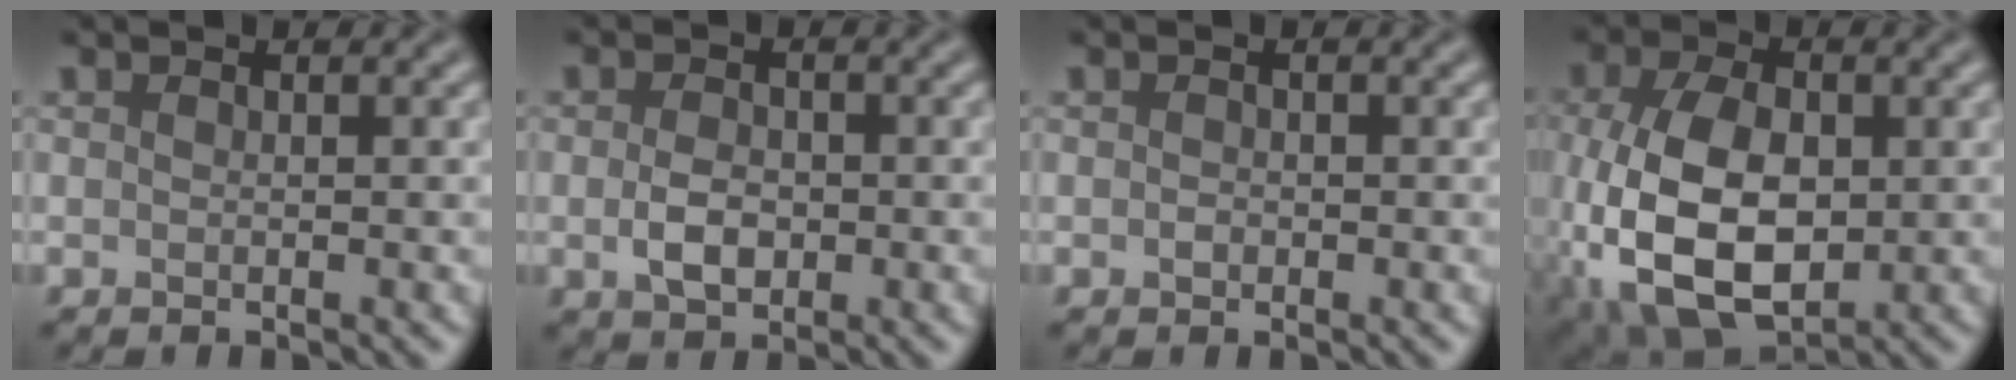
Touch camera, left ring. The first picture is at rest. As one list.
[{"total": 2.8, "force": [-0.5, 1.9, 2.1], "torque": [-0.040, -0.003, -0.010]}, {"total": 0.6, "force": [-0.2, 0.4, 0.3], "torque": [-0.004, -0.002, -0.004]}, {"total": 11.1, "force": [-2.2, 6.5, 8.6], "torque": [-0.203, -0.011, -0.043]}]